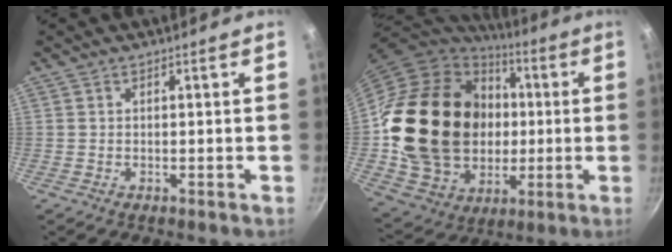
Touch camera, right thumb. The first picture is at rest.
{"total": 26.6, "force": [1.9, 21.9, 15.0], "torque": [-0.239, 0.021, 0.060]}